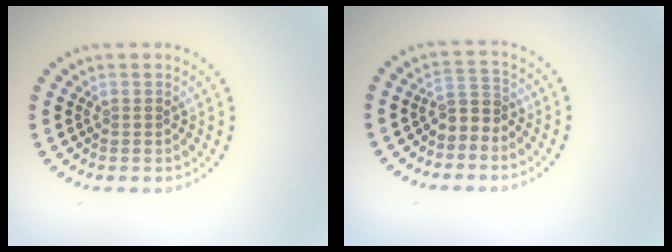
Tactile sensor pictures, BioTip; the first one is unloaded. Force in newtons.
{"total": 1.9, "press": 1.5, "slide": 1.3}